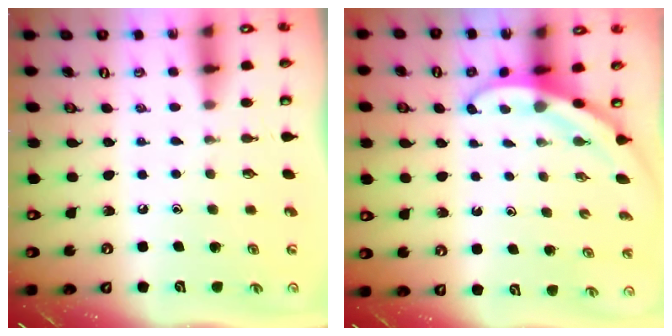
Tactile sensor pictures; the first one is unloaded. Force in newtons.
{"total": 3.1, "press": 3.1, "slide": 0.1}